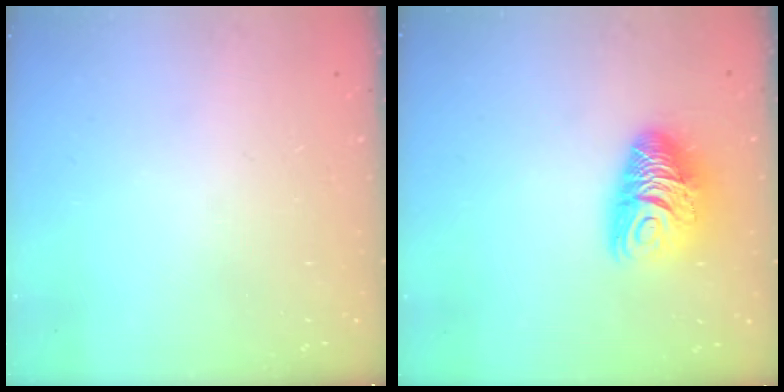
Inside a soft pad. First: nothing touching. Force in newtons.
{"total": 11.6, "press": 11.6, "slide": 1.3}